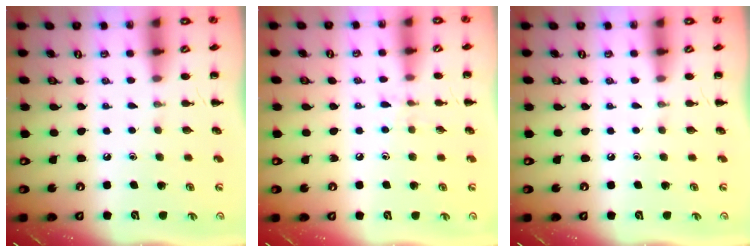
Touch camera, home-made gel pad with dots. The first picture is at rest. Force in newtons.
{"total": 6.2, "press": 5.9, "slide": 1.9}
{"total": 0.0}